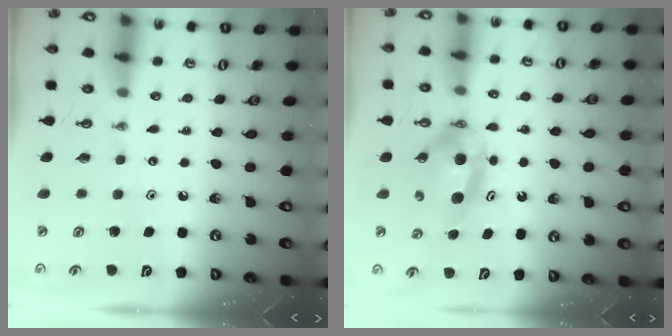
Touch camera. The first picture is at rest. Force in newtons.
{"total": 8.7, "press": 5.0, "slide": 7.1}